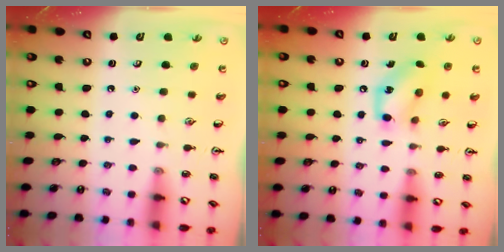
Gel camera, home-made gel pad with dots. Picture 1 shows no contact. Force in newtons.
{"total": 11.5, "press": 11.3, "slide": 1.6}